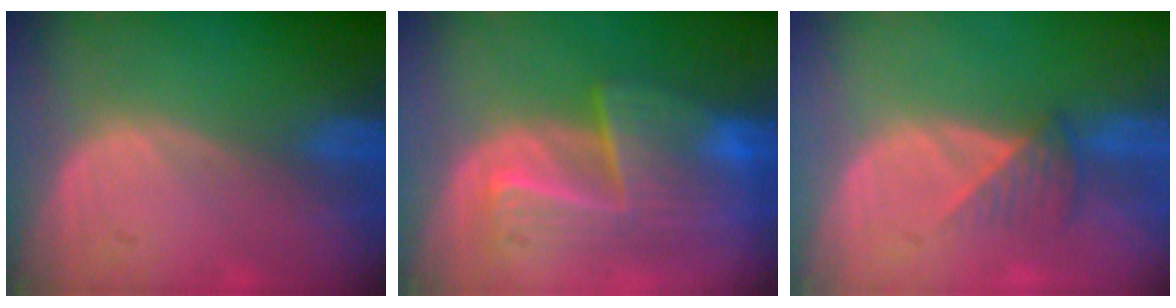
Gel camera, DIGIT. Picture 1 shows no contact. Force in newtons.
{"total": 8.1, "press": 7.9, "slide": 1.9}
{"total": 3.1, "press": 2.9, "slide": 1.3}